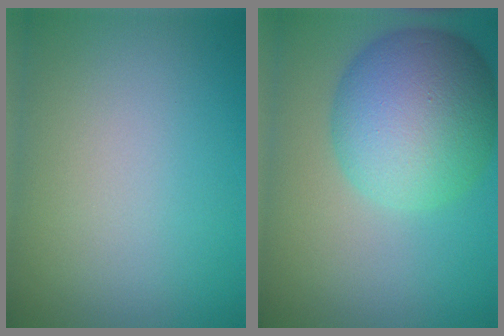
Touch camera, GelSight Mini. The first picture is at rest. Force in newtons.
{"total": 10.0, "press": 10.0, "slide": 0.1}